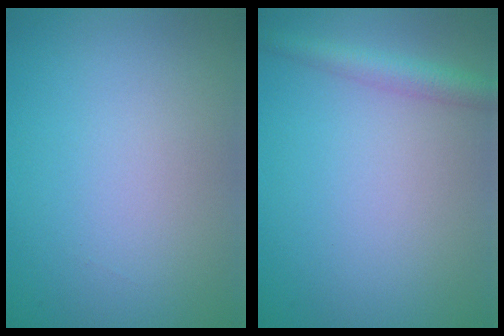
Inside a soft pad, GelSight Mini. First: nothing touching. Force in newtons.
{"total": 2.7, "press": 2.7, "slide": 0.1}